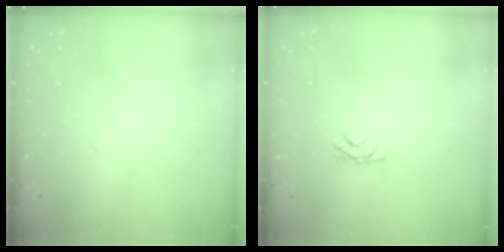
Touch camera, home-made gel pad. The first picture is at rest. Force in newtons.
{"total": 4.2, "press": 4.2, "slide": 0.5}